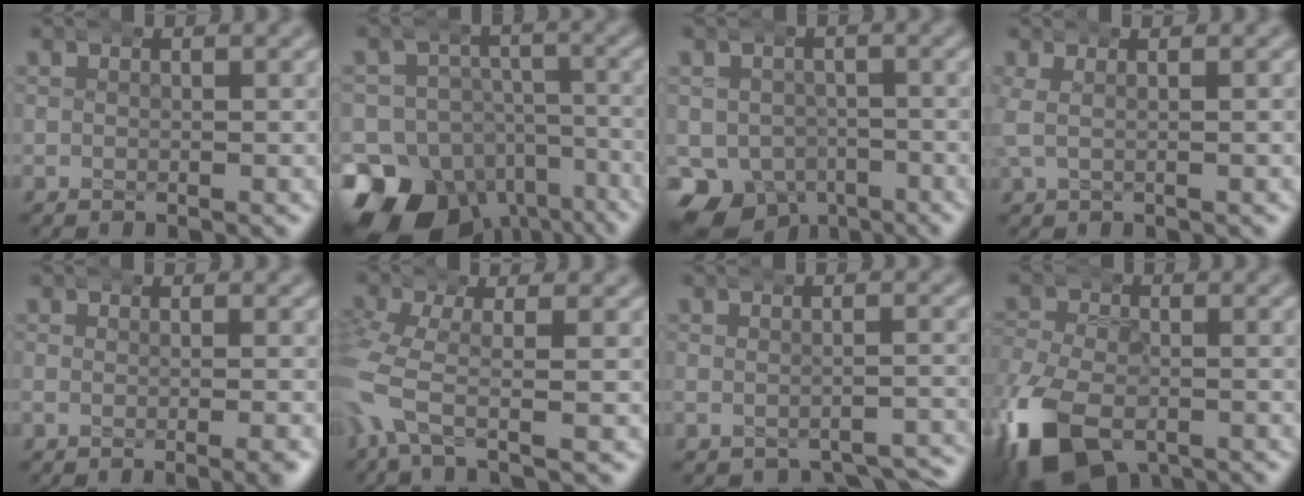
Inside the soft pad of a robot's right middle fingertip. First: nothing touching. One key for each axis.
{"total": 17.7, "fx": -9.2, "fy": 12.9, "fz": 7.9, "tx": -0.131, "ty": -0.080, "tz": -0.130}
{"total": 14.1, "fx": -6.0, "fy": 12.0, "fz": 4.2, "tx": -0.087, "ty": -0.061, "tz": -0.089}
{"total": 1.3, "fx": 0.5, "fy": 0.9, "fz": 0.8, "tx": -0.032, "ty": 0.006, "tz": 0.010}
{"total": 1.2, "fx": -0.6, "fy": -0.3, "fz": 0.9, "tx": -0.010, "ty": 0.006, "tz": -0.016}
{"total": 2.8, "fx": -0.6, "fy": 1.2, "fz": 2.4, "tx": -0.090, "ty": -0.014, "tz": -0.006}
{"total": 4.0, "fx": -3.9, "fy": 0.8, "fz": 0.8, "tx": -0.009, "ty": -0.004, "tz": -0.060}
{"total": 9.8, "fx": -5.4, "fy": 6.6, "fz": 4.9, "tx": -0.099, "ty": -0.033, "tz": -0.073}